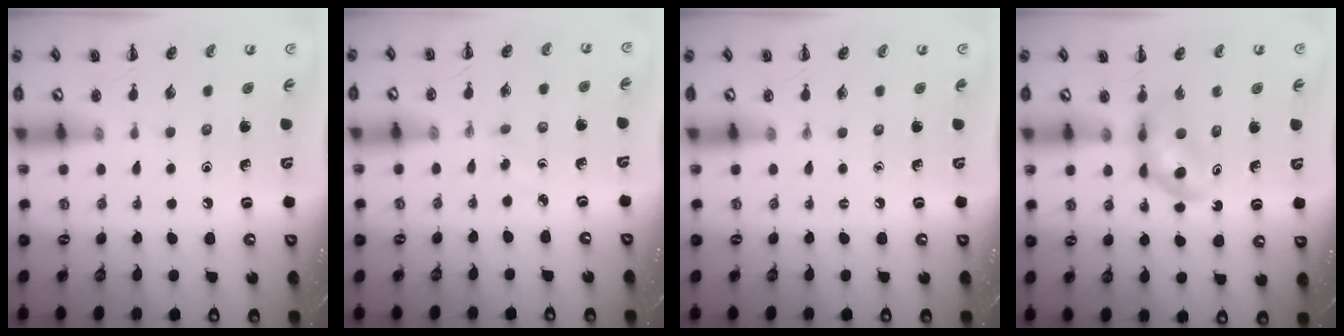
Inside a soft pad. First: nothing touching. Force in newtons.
{"total": 1.3, "press": 1.2, "slide": 0.6}
{"total": 0.0}
{"total": 5.2, "press": 5.1, "slide": 0.7}